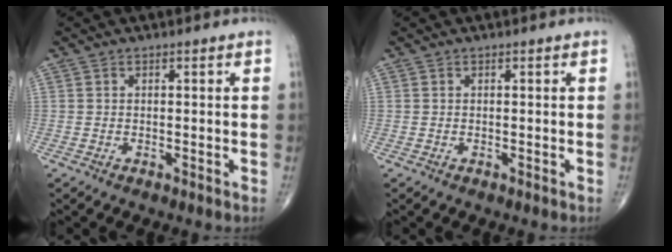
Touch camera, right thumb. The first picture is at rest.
{"total": 0.0}